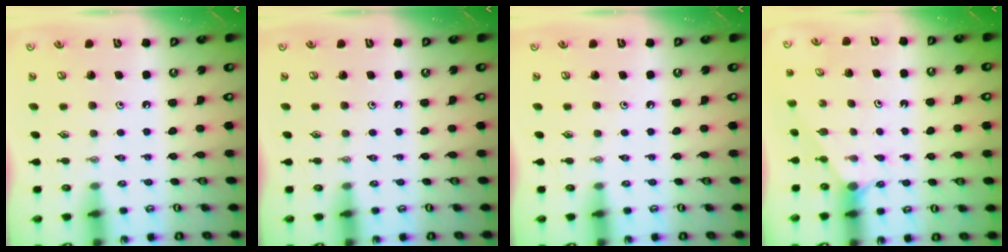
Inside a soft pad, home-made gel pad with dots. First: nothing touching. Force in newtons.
{"total": 0.0}
{"total": 0.0}
{"total": 0.9, "press": 0.9, "slide": 0.2}